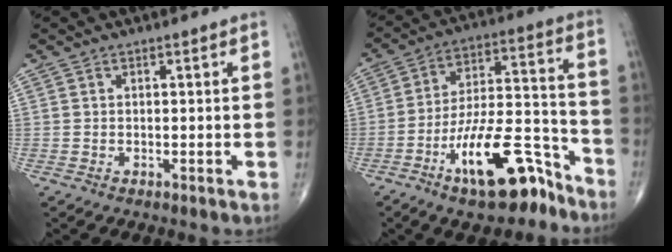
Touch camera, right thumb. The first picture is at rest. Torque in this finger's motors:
{"motor_torque": [3.18, 1.83, 1.59, -1.18, 0.36]}